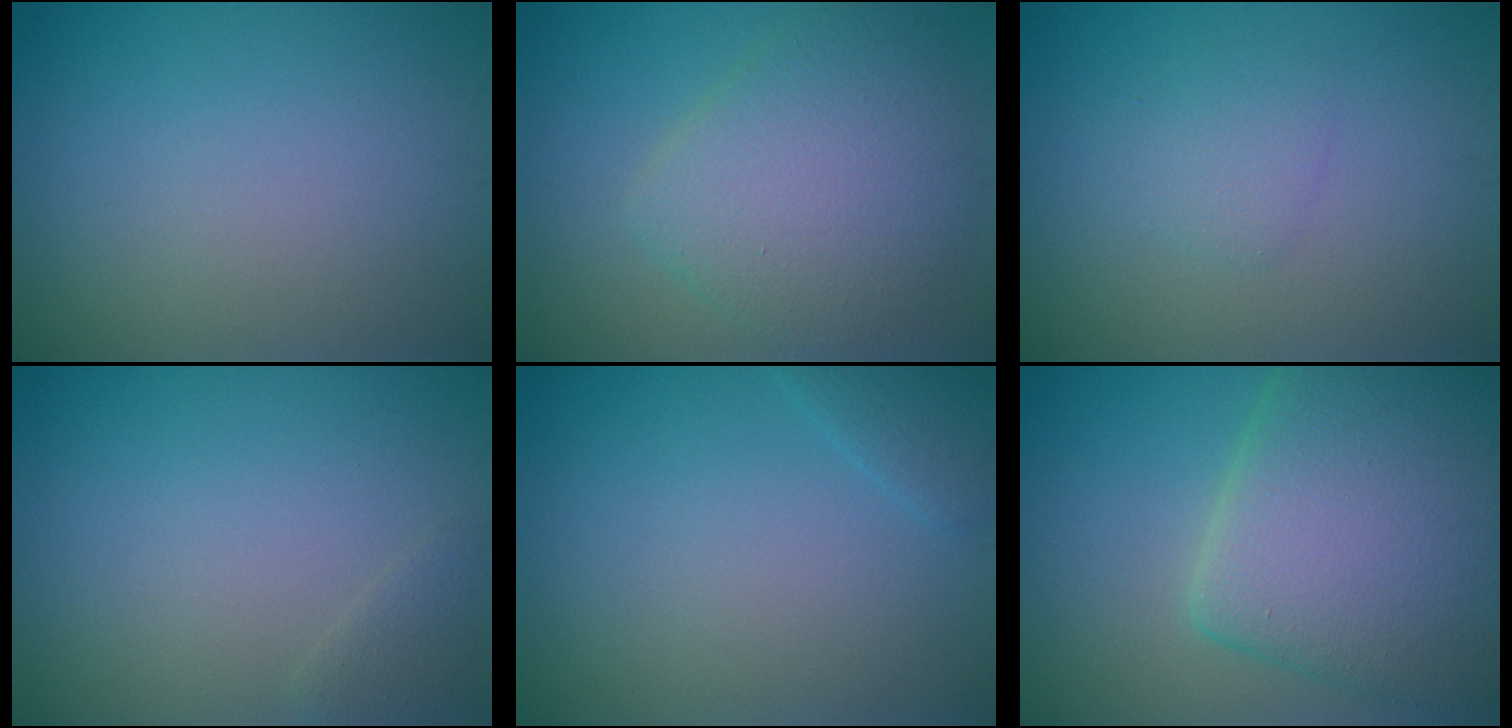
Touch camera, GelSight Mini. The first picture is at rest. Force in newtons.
{"total": 6.4, "press": 6.4, "slide": 0.2}
{"total": 1.5, "press": 1.5, "slide": 0.0}
{"total": 1.1, "press": 1.1, "slide": 0.0}
{"total": 1.5, "press": 1.5, "slide": 0.0}
{"total": 11.3, "press": 11.2, "slide": 0.4}